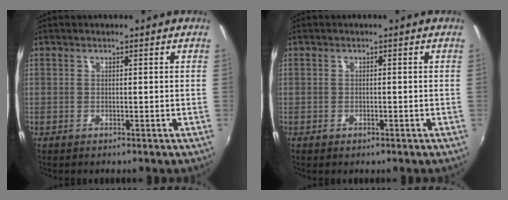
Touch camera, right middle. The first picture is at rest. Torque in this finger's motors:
{"motor_torque": [-0.27, 0.11, -0.03, -0.01]}